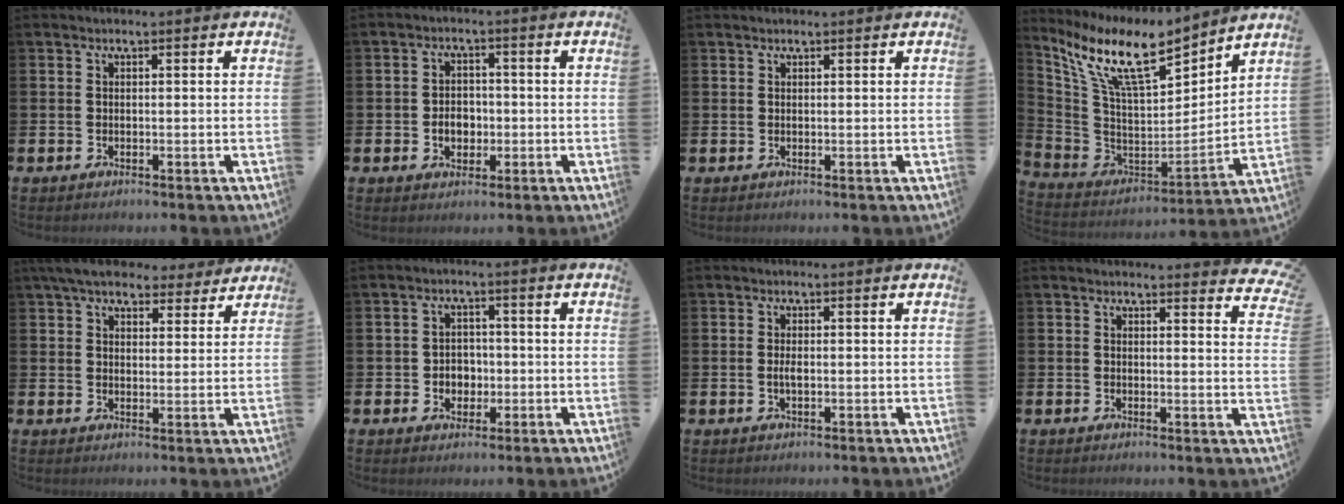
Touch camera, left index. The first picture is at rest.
{"total": 3.3, "force": [-0.8, 2.6, 1.9], "torque": [-0.023, -0.003, -0.023]}
{"total": 0.6, "force": [0.6, 0.1, 0.1], "torque": [0.001, -0.001, 0.009]}
{"total": 11.5, "force": [9.0, 3.2, 6.5], "torque": [-0.164, -0.053, 0.160]}
{"total": 7.0, "force": [6.4, 2.3, 1.9], "torque": [-0.049, -0.026, 0.115]}
{"total": 3.0, "force": [-0.4, 2.7, 1.1], "torque": [-0.020, 0.001, -0.015]}
{"total": 1.3, "force": [-0.1, 0.5, 1.2], "torque": [-0.022, 0.001, -0.005]}
{"total": 2.9, "force": [2.9, 0.2, 0.3], "torque": [0.009, -0.025, 0.047]}